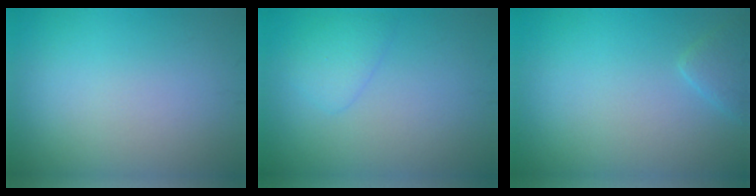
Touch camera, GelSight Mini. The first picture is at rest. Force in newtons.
{"total": 1.8, "press": 1.8, "slide": 0.1}
{"total": 1.5, "press": 1.5, "slide": 0.1}